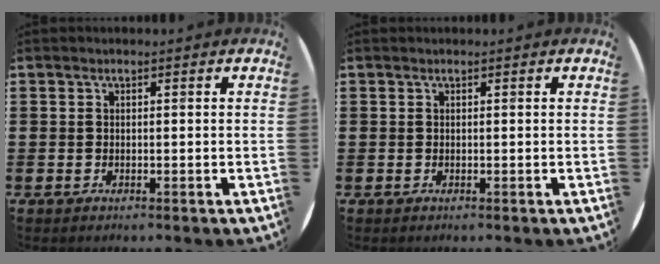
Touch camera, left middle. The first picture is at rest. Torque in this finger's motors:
{"motor_torque": [-0.07, 0.07, -0.03, 0.00]}